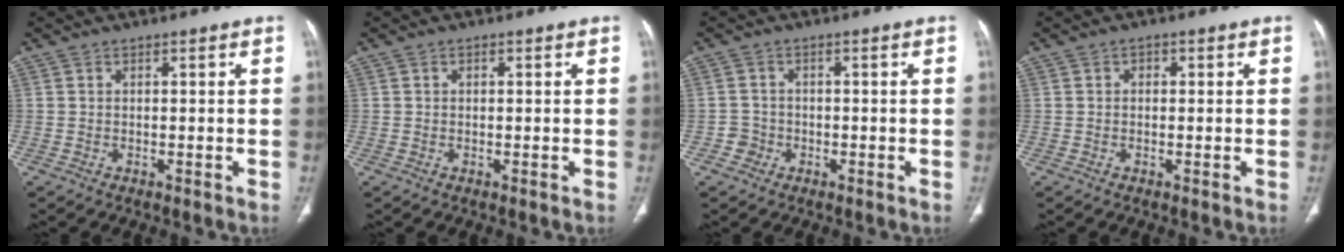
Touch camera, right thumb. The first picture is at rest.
{"total": 0.6, "force": [0.2, 0.5, 0.3], "torque": [0.000, 0.001, 0.002]}
{"total": 3.2, "force": [-1.3, 2.9, -0.1], "torque": [0.017, 0.013, -0.030]}
{"total": 1.2, "force": [0.2, 0.9, 0.7], "torque": [-0.004, 0.003, 0.000]}